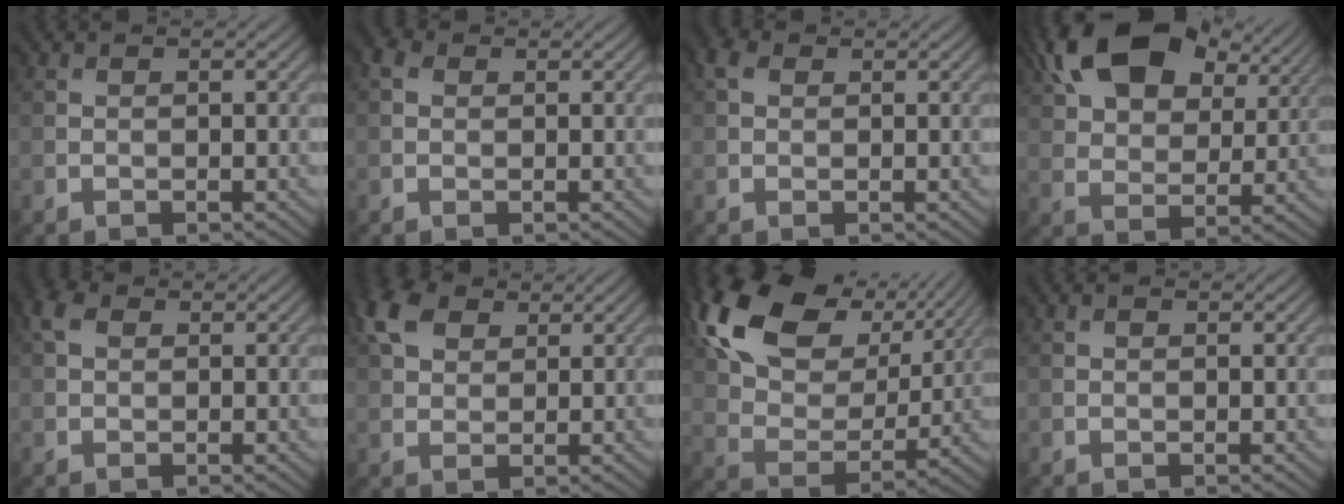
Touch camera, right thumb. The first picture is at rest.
{"total": 1.6, "force": [0.4, 1.5, 0.7], "torque": [-0.012, 0.000, 0.003]}
{"total": 2.2, "force": [0.8, 1.8, 1.1], "torque": [-0.018, 0.001, 0.010]}
{"total": 17.0, "force": [9.8, 9.0, 10.6], "torque": [-0.215, 0.029, 0.161]}
{"total": 3.0, "force": [1.1, 2.2, 1.7], "torque": [-0.036, 0.003, 0.016]}
{"total": 6.3, "force": [3.6, 4.2, 3.1], "torque": [-0.079, 0.013, 0.071]}
{"total": 16.3, "force": [8.4, 9.8, 9.9], "torque": [-0.215, 0.015, 0.154]}
{"total": 0.7, "force": [0.6, 0.3, 0.2], "torque": [-0.004, 0.000, 0.012]}